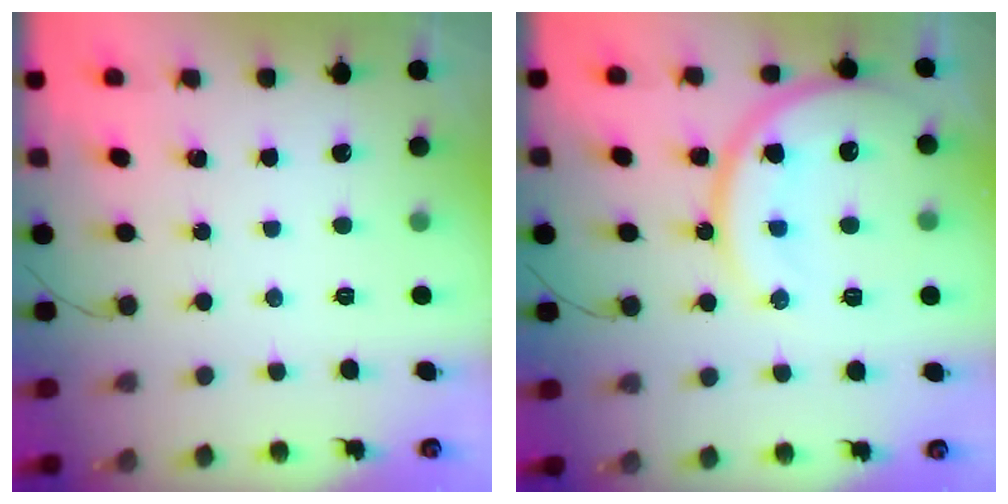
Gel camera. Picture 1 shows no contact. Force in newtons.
{"total": 16.5, "press": 16.4, "slide": 1.6}